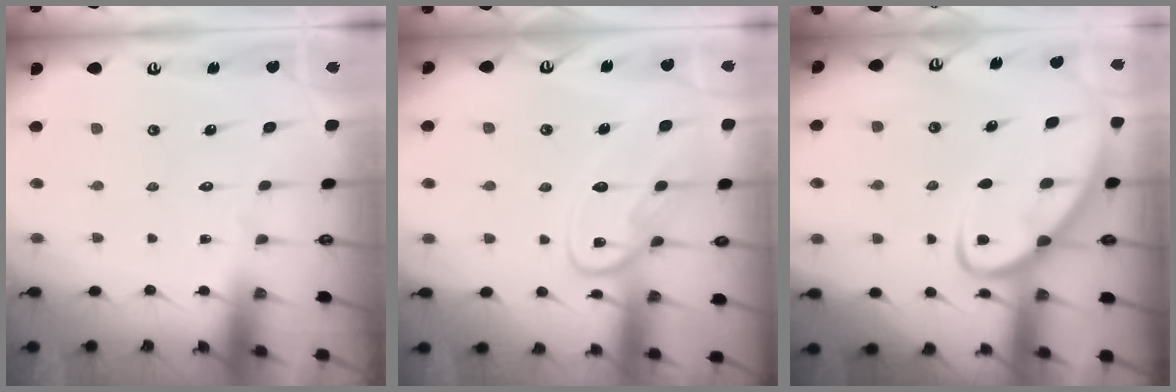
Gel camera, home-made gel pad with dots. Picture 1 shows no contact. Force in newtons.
{"total": 12.4, "press": 12.4, "slide": 1.0}
{"total": 7.4, "press": 7.4, "slide": 0.8}